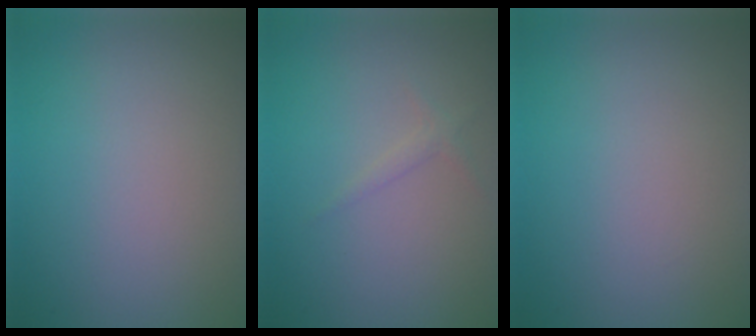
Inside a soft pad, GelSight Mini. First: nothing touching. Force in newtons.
{"total": 0.8, "press": 0.8, "slide": 0.1}
{"total": 0.0}